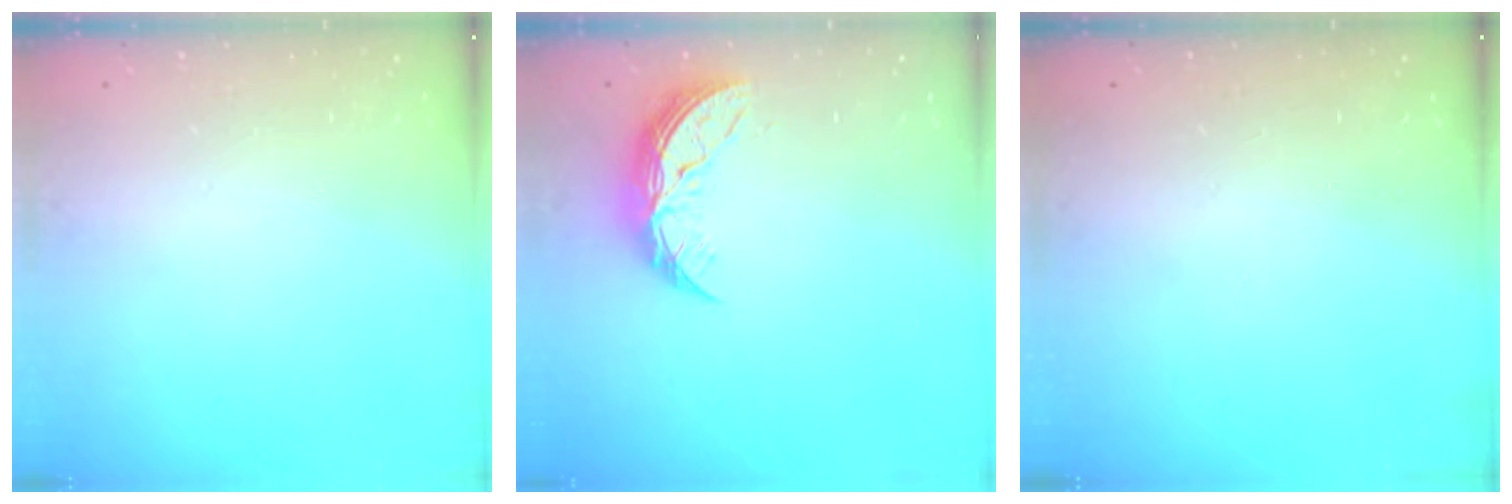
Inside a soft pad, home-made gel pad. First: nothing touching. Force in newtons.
{"total": 9.3, "press": 9.3, "slide": 0.5}
{"total": 0.0}